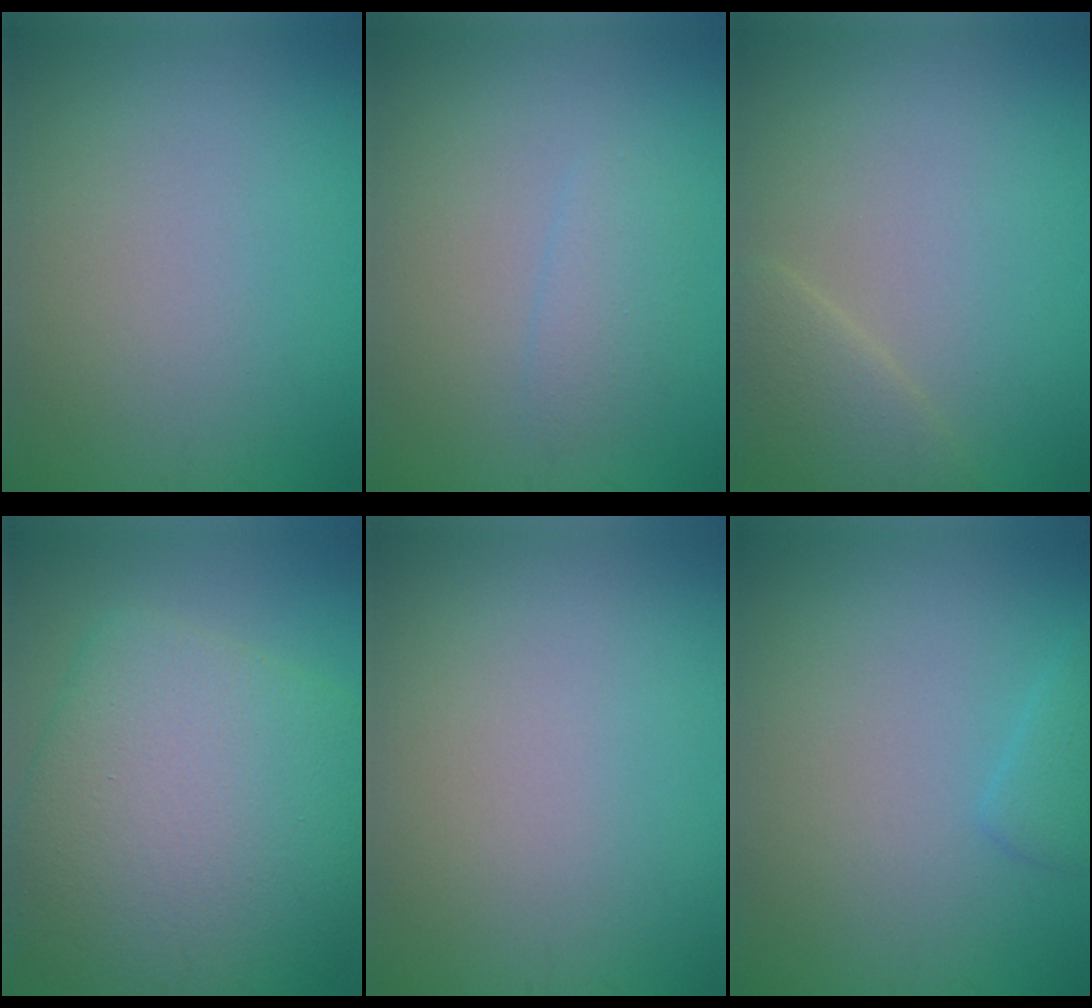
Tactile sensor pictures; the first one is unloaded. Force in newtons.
{"total": 1.8, "press": 1.8, "slide": 0.0}
{"total": 2.5, "press": 2.5, "slide": 0.2}
{"total": 13.7, "press": 13.7, "slide": 0.5}
{"total": 0.0}
{"total": 1.6, "press": 1.6, "slide": 0.1}